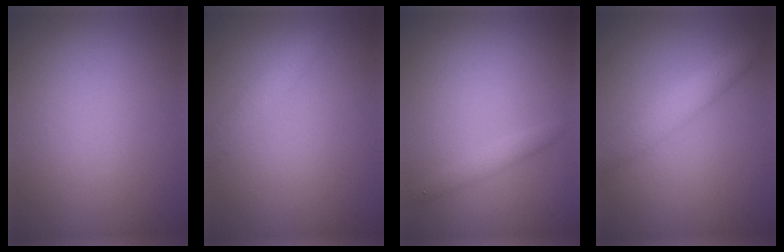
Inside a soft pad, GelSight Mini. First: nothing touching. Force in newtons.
{"total": 2.1, "press": 2.1, "slide": 0.1}
{"total": 1.2, "press": 1.2, "slide": 0.0}
{"total": 2.9, "press": 2.9, "slide": 0.1}